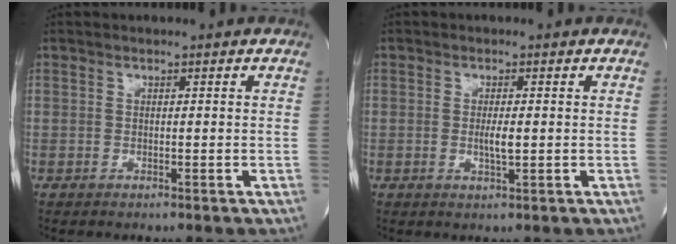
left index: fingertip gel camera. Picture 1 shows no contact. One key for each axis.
{"total": 2.4, "fx": -0.2, "fy": 0.4, "fz": 2.3, "tx": -0.047, "ty": -0.003, "tz": -0.003}